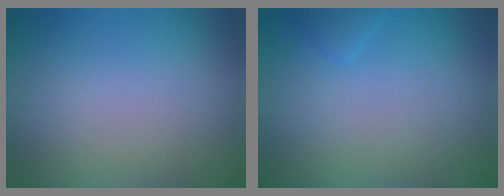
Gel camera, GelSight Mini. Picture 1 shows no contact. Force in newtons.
{"total": 0.8, "press": 0.8, "slide": 0.1}